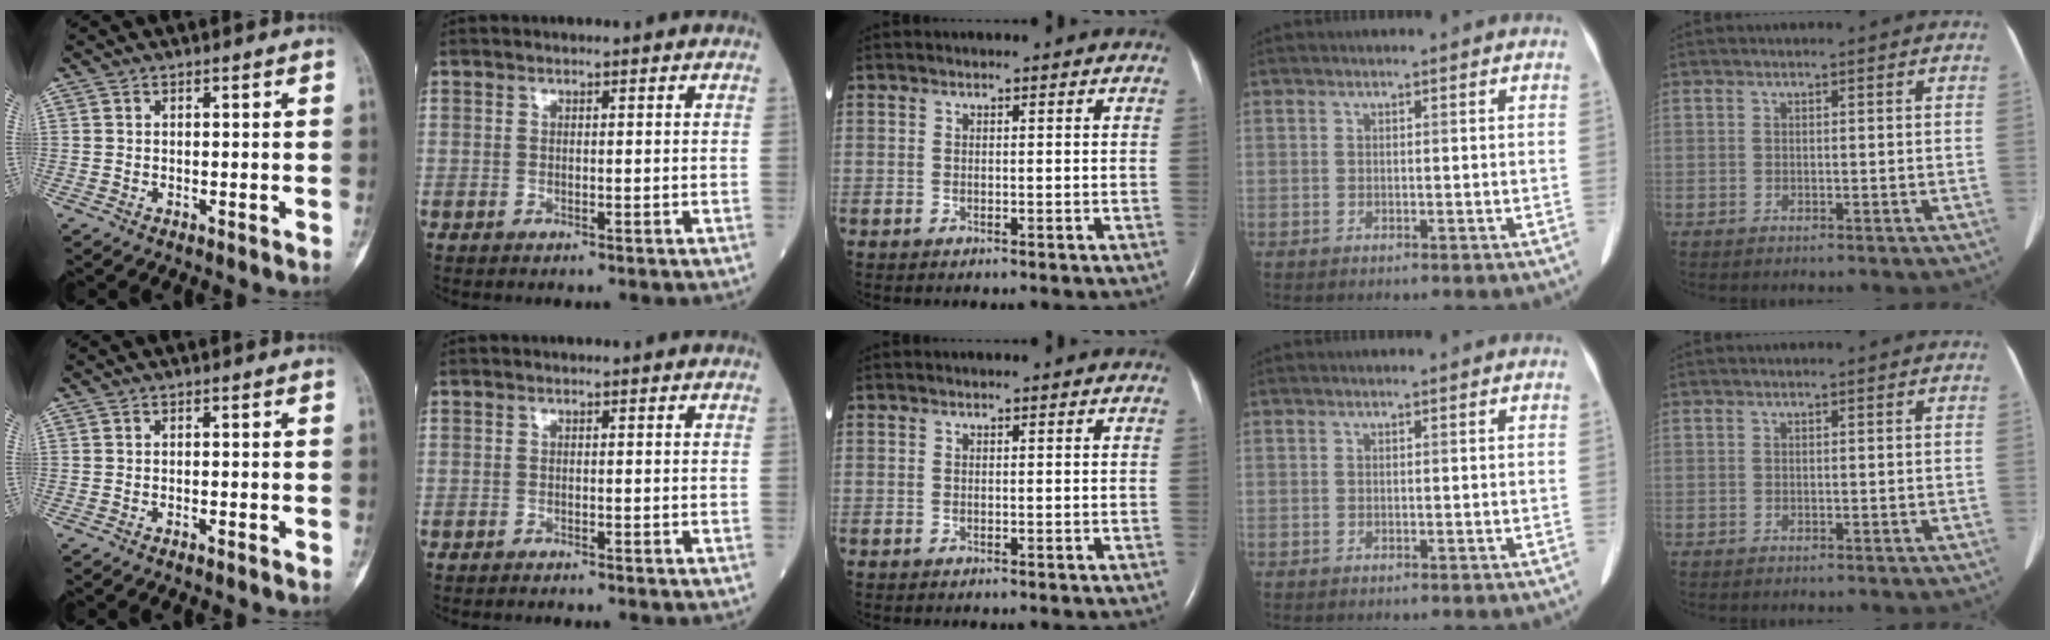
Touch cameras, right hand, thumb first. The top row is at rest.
{"thumb": {"total": 0.9, "force": [-0.8, 0.1, 0.5], "torque": [-0.014, 0.005, -0.008]}, "index": {"total": 1.5, "force": [-1.4, 0.0, 0.6], "torque": [-0.009, -0.001, -0.018]}}